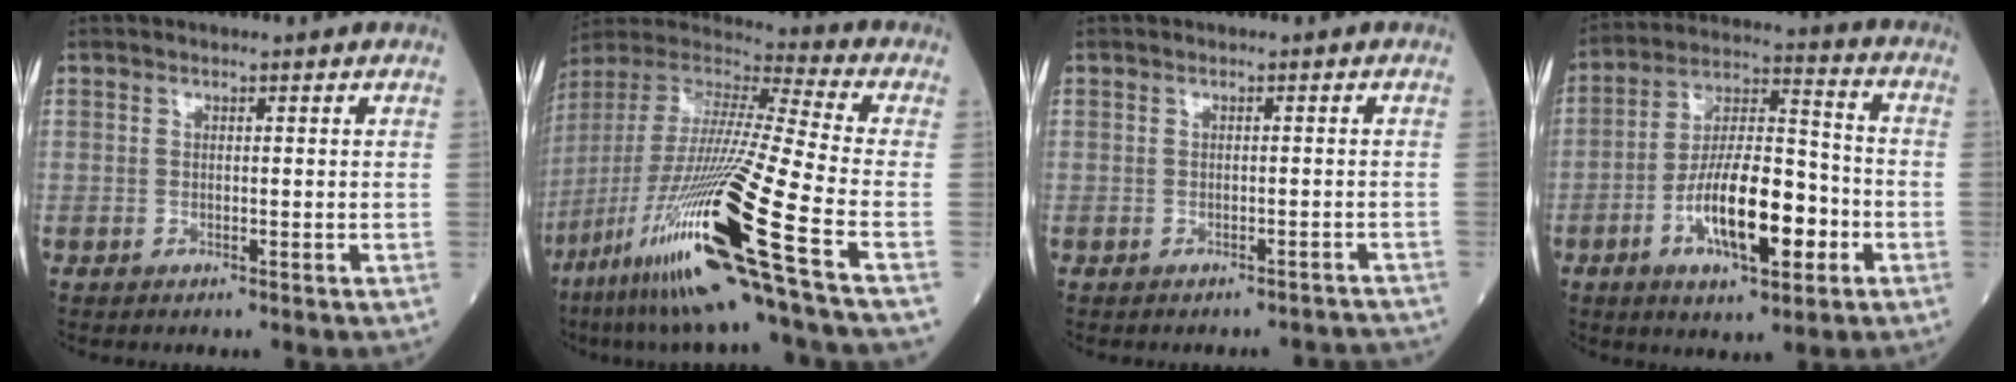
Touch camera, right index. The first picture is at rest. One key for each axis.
{"total": 27.9, "fx": -12.5, "fy": -0.2, "fz": 25.0, "tx": -0.496, "ty": -0.062, "tz": -0.236}
{"total": 4.1, "fx": -3.9, "fy": 1.0, "fz": 0.4, "tx": 0.000, "ty": -0.004, "tz": -0.040}
{"total": 14.6, "fx": -4.9, "fy": 4.6, "fz": 13.0, "tx": -0.237, "ty": 0.009, "tz": -0.082}